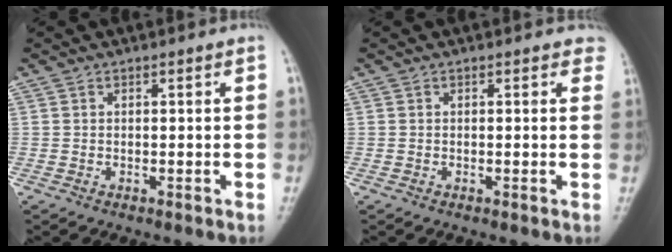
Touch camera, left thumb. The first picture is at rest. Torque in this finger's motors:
{"motor_torque": [3.17, 1.84, 0.48, -0.02, 0.10]}